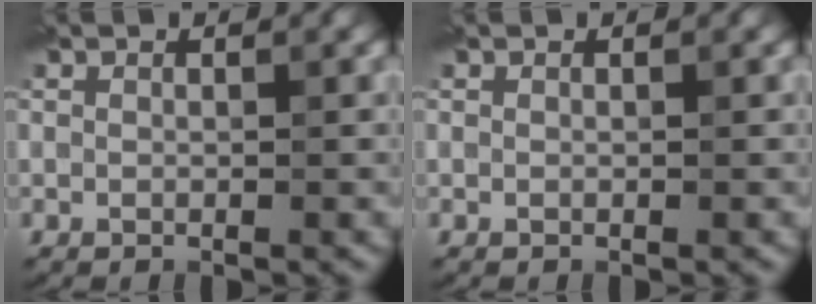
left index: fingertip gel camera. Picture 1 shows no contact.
{"total": 0.0}